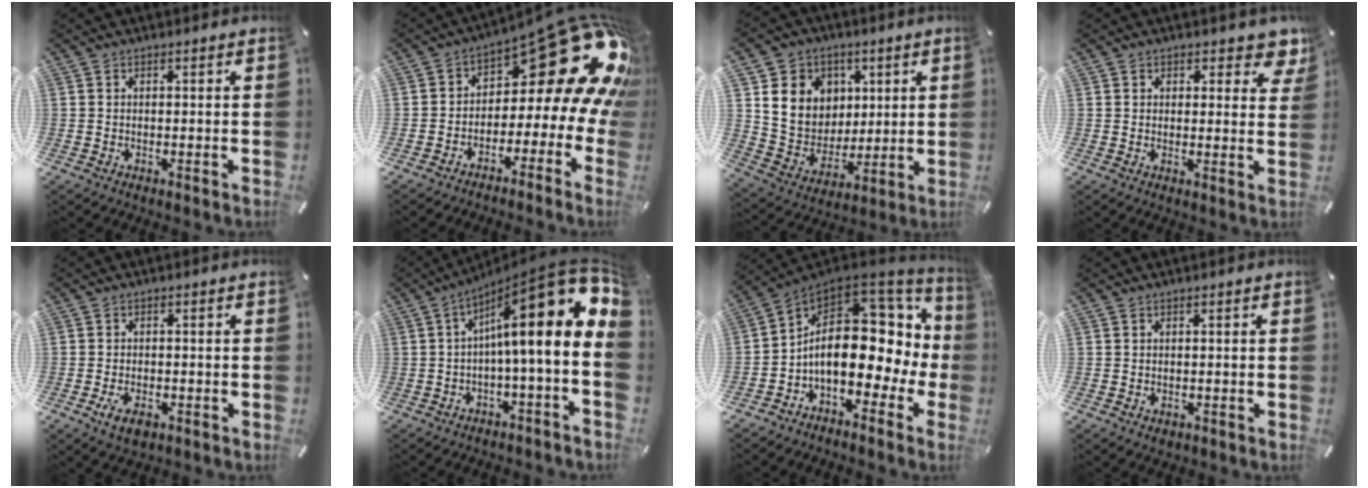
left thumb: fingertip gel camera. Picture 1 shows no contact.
{"total": 21.4, "force": [9.0, 9.5, 16.9], "torque": [-0.208, -0.080, 0.151]}
{"total": 12.4, "force": [3.8, 11.5, 2.6], "torque": [-0.054, -0.017, 0.086]}
{"total": 4.8, "force": [3.0, 2.9, 2.3], "torque": [-0.012, -0.014, 0.048]}
{"total": 3.7, "force": [-1.9, 2.1, 2.5], "torque": [-0.054, 0.005, -0.036]}
{"total": 18.6, "force": [4.5, 3.3, 17.7], "torque": [-0.271, -0.056, 0.062]}
{"total": 15.4, "force": [0.6, 10.3, 11.3], "torque": [-0.193, -0.036, 0.007]}
{"total": 1.0, "force": [-0.4, 0.8, 0.4], "torque": [-0.006, 0.003, -0.008]}